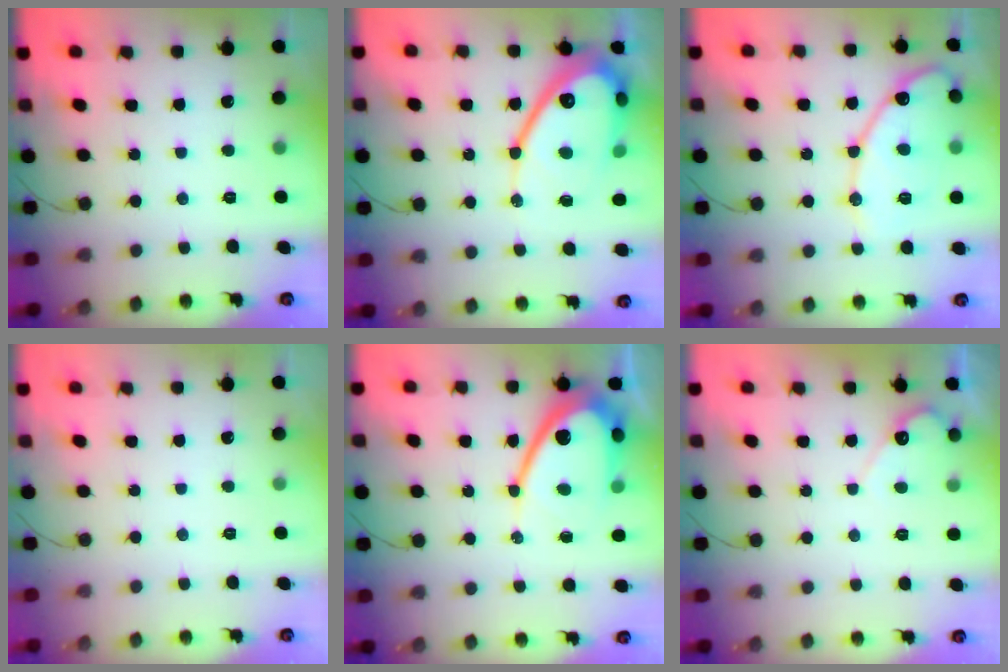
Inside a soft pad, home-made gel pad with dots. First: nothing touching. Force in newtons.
{"total": 19.5, "press": 19.5, "slide": 1.7}
{"total": 15.2, "press": 15.1, "slide": 1.3}
{"total": 0.0}
{"total": 15.0, "press": 15.0, "slide": 0.9}
{"total": 4.7, "press": 4.7, "slide": 0.4}